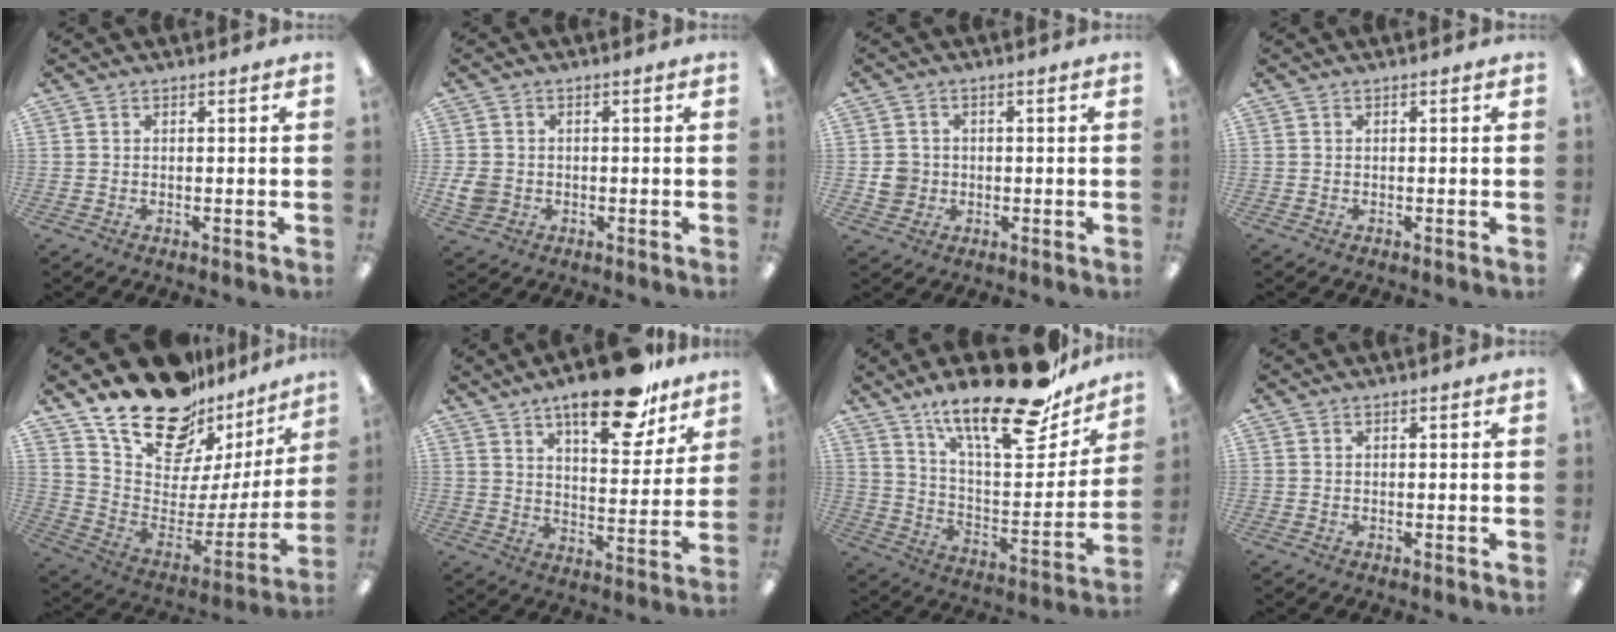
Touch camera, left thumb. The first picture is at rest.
{"total": 4.1, "force": [-0.7, 3.7, 1.8], "torque": [-0.028, 0.002, -0.012]}
{"total": 4.4, "force": [-0.4, 4.3, 1.0], "torque": [-0.004, 0.006, -0.009]}
{"total": 0.0}
{"total": 23.8, "force": [18.9, 10.9, 9.5], "torque": [-0.161, -0.129, 0.346]}
{"total": 18.3, "force": [13.0, 6.6, 11.2], "torque": [-0.159, -0.071, 0.211]}
{"total": 24.7, "force": [18.3, 7.2, 14.9], "torque": [-0.226, -0.118, 0.302]}
{"total": 0.0}